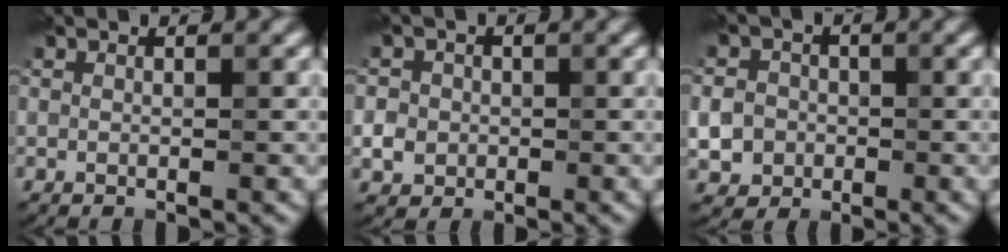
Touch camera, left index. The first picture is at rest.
{"total": 2.2, "force": [-0.2, 2.1, 0.7], "torque": [0.001, -0.001, -0.005]}
{"total": 6.2, "force": [-1.3, 5.8, 1.9], "torque": [-0.027, -0.002, -0.050]}